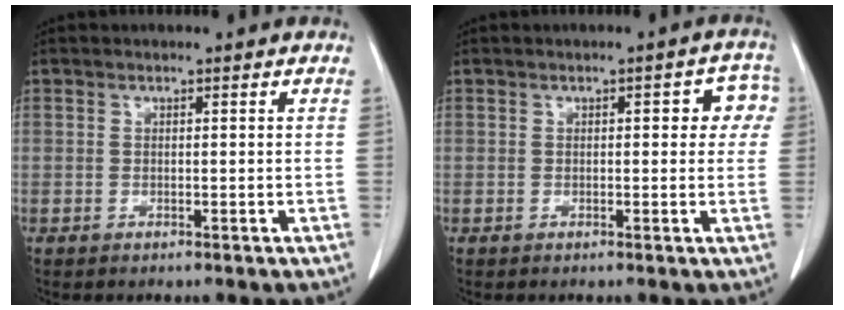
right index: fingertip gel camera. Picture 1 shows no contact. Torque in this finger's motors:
{"motor_torque": [0.09, 0.08, 0.09, 0.00]}